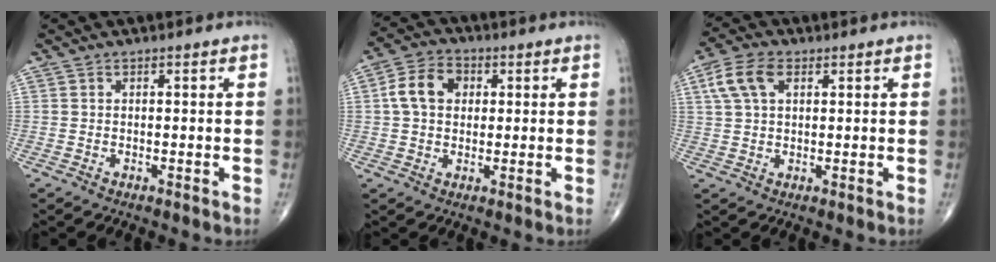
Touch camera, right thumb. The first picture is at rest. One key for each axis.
{"total": 8.0, "fx": 1.4, "fy": 5.9, "fz": 5.2, "tx": -0.084, "ty": 0.015, "tz": 0.018}
{"total": 7.1, "fx": 2.6, "fy": 4.1, "fz": 5.2, "tx": -0.110, "ty": 0.013, "tz": 0.051}